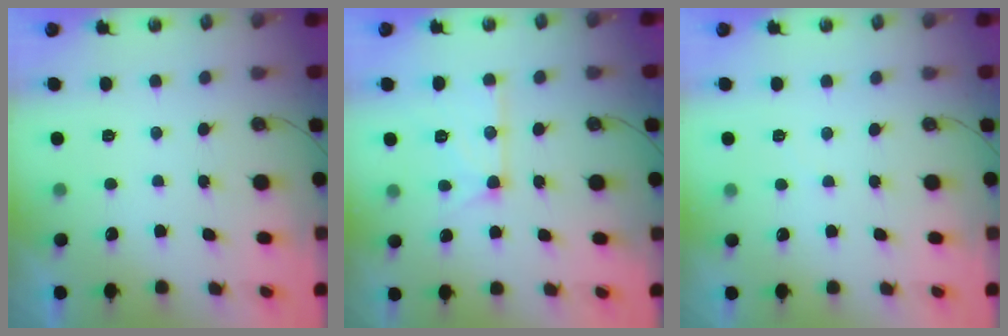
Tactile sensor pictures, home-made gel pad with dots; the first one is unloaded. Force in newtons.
{"total": 12.2, "press": 12.2, "slide": 0.3}
{"total": 2.4, "press": 2.4, "slide": 0.4}